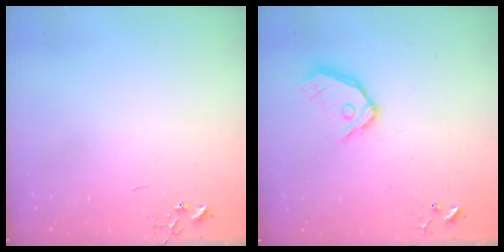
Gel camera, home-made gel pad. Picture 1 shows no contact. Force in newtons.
{"total": 12.7, "press": 12.5, "slide": 2.0}